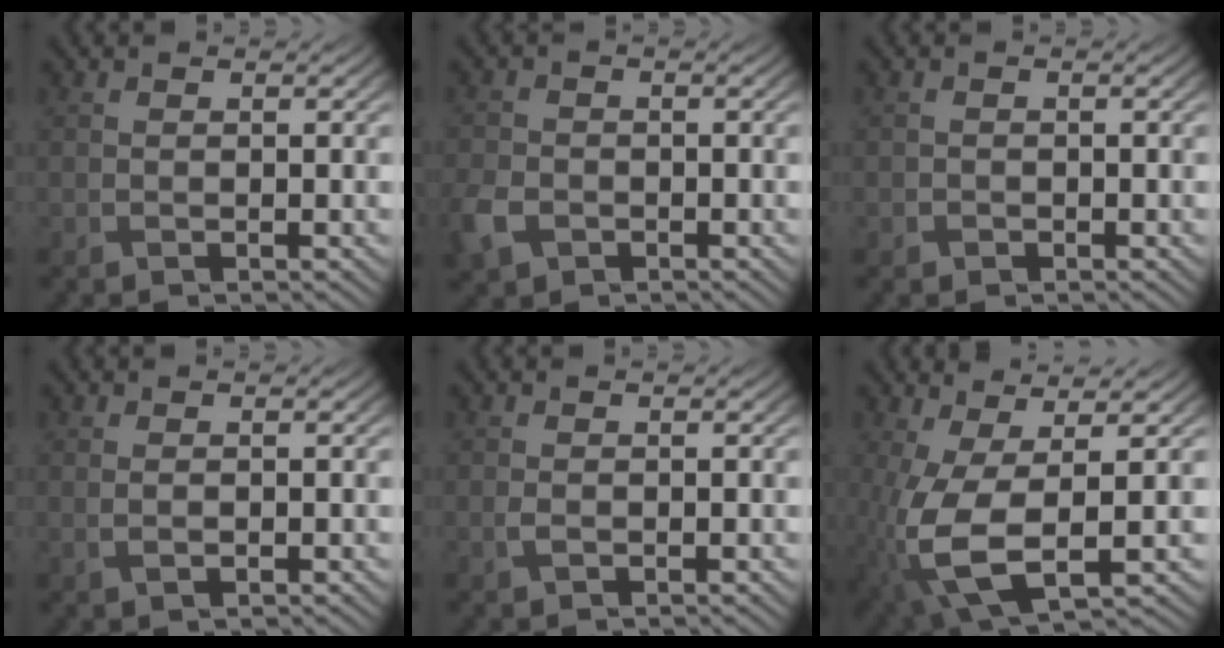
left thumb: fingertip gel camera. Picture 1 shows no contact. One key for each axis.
{"total": 4.4, "fx": -2.1, "fy": 3.2, "fz": 2.1, "tx": -0.065, "ty": -0.011, "tz": -0.049}
{"total": 0.7, "fx": -0.4, "fy": 0.6, "fz": 0.0, "tx": 0.002, "ty": -0.004, "tz": -0.008}
{"total": 0.9, "fx": 0.0, "fy": 0.4, "fz": 0.8, "tx": -0.020, "ty": -0.002, "tz": 0.002}
{"total": 0.8, "fx": -0.2, "fy": 0.5, "fz": 0.6, "tx": -0.016, "ty": -0.001, "tz": -0.004}
{"total": 8.7, "fx": -1.4, "fy": 3.7, "fz": 7.8, "tx": -0.193, "ty": -0.014, "tz": -0.027}